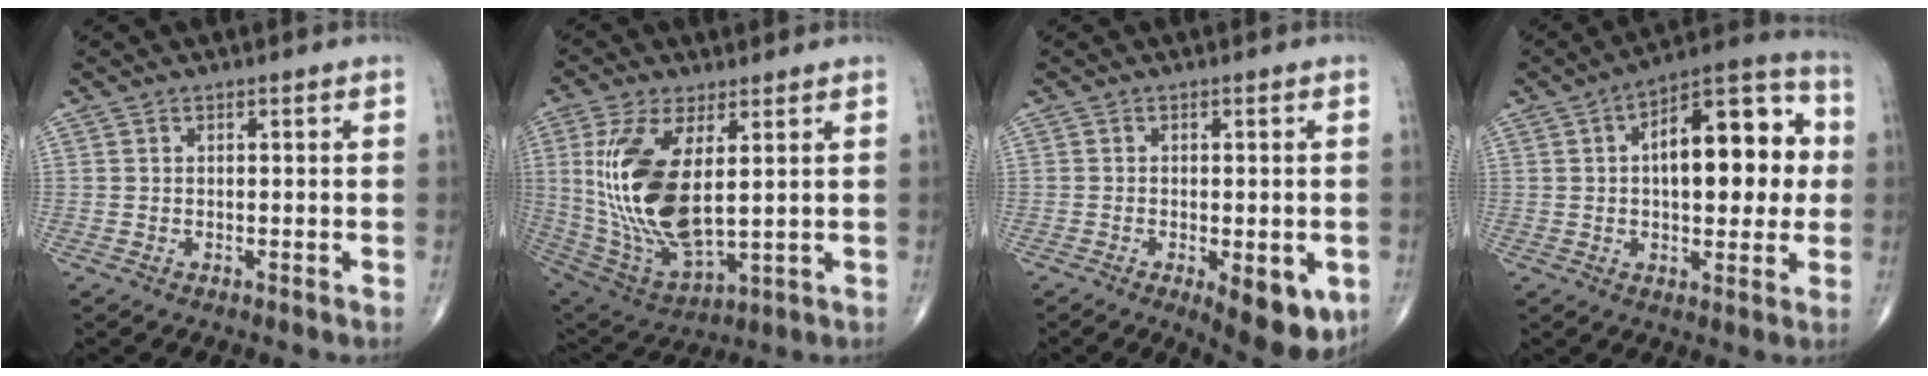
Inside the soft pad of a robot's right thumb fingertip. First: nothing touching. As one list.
[{"total": 19.1, "force": [2.9, 8.4, 16.9], "torque": [-0.349, -0.024, 0.071]}, {"total": 9.7, "force": [-3.4, 3.9, 8.2], "torque": [-0.090, -0.007, -0.039]}, {"total": 18.6, "force": [2.2, 8.8, 16.2], "torque": [-0.194, 0.031, 0.025]}]